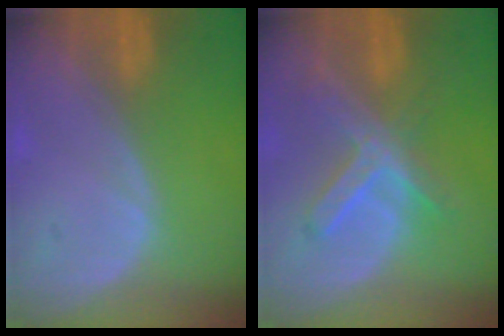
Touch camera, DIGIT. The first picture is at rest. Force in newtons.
{"total": 7.3, "press": 6.3, "slide": 3.7}